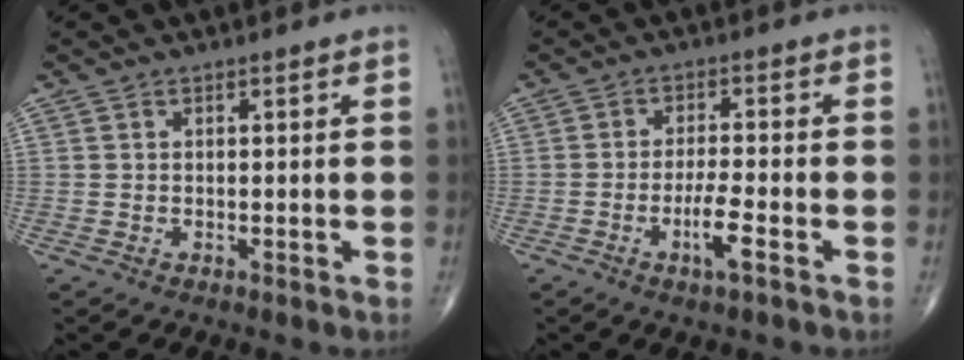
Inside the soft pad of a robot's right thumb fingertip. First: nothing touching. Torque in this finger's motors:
{"motor_torque": [3.14, 1.86, 2.15, -0.61, 0.97]}